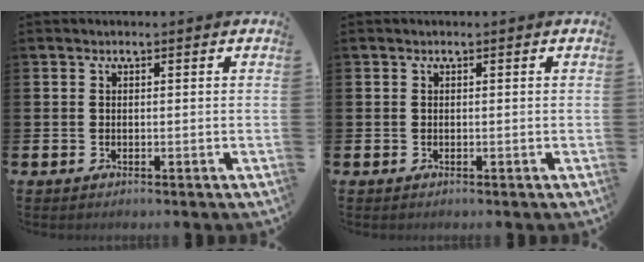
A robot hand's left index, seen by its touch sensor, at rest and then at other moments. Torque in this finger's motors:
{"motor_torque": [0.00, 0.00, 0.00, 0.01]}